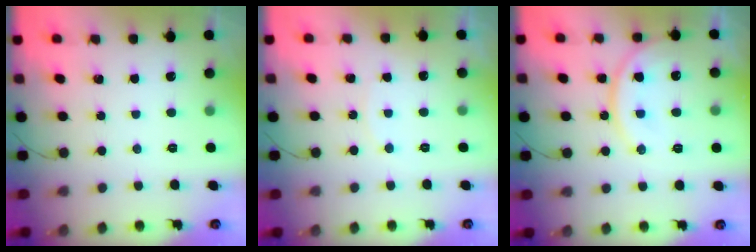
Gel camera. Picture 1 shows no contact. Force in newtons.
{"total": 3.9, "press": 3.9, "slide": 0.4}
{"total": 13.5, "press": 13.3, "slide": 1.8}